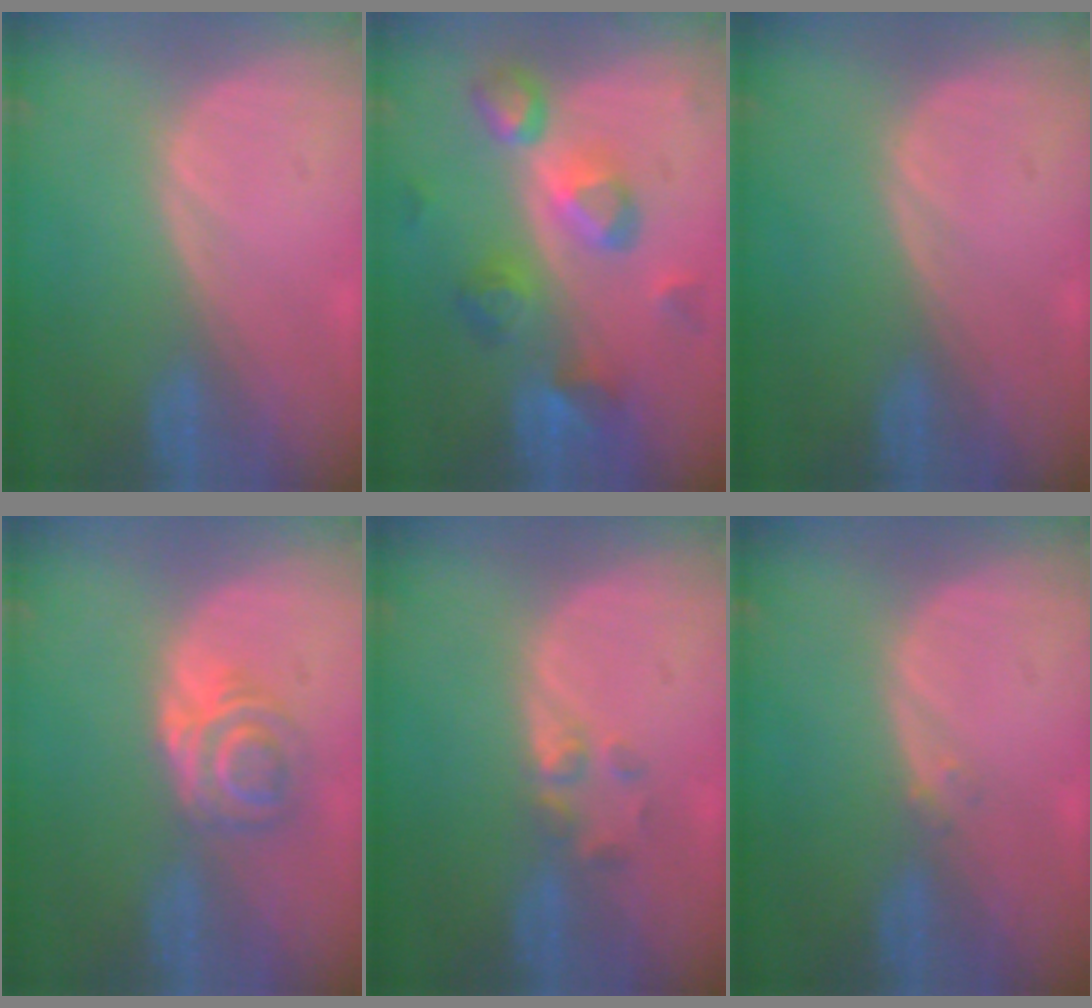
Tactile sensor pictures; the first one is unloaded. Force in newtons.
{"total": 8.8, "press": 8.5, "slide": 2.4}
{"total": 0.0}
{"total": 6.2, "press": 5.1, "slide": 3.6}
{"total": 2.3, "press": 2.2, "slide": 0.8}
{"total": 1.0, "press": 0.9, "slide": 0.4}